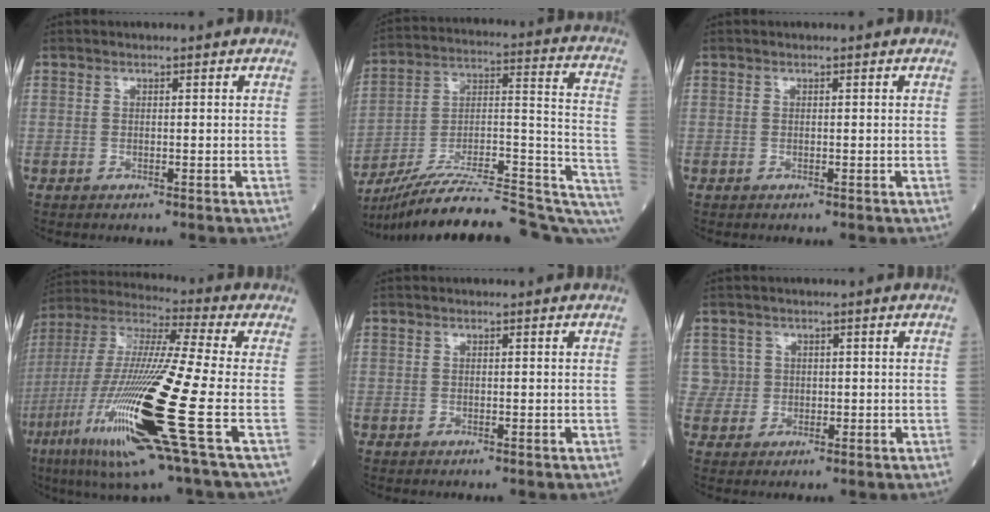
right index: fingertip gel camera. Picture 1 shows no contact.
{"total": 26.2, "force": [-21.1, 4.7, 14.8], "torque": [-0.180, 0.034, -0.316]}
{"total": 0.0}
{"total": 23.9, "force": [-7.8, 0.8, 22.6], "torque": [-0.469, -0.041, -0.148]}
{"total": 0.0}
{"total": 3.3, "force": [0.8, 3.1, -0.5], "torque": [0.029, 0.009, 0.012]}